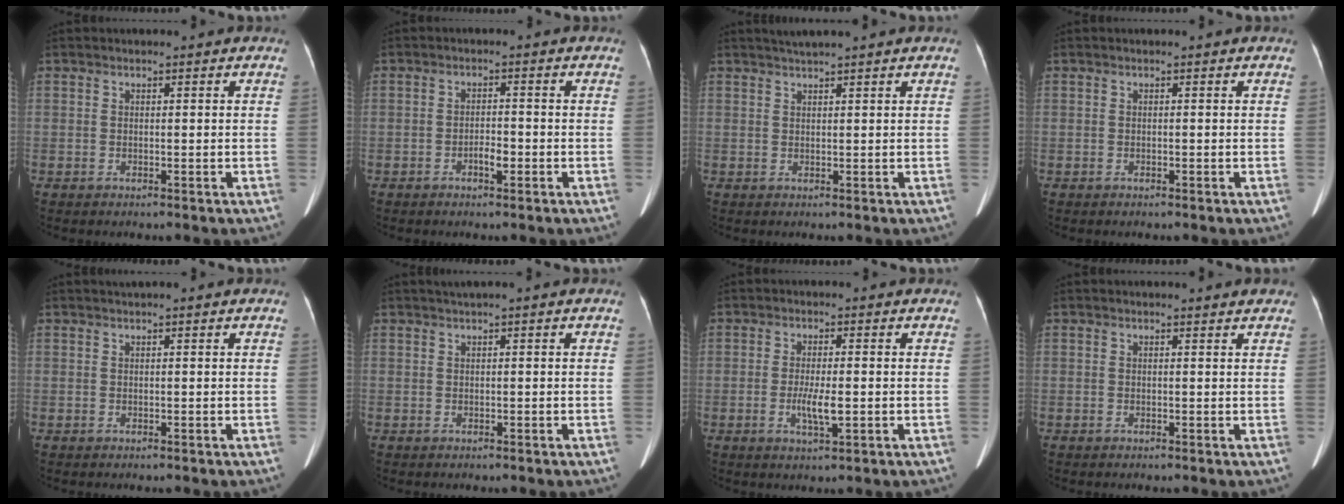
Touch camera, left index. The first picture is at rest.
{"total": 2.1, "force": [-1.1, 0.7, 1.7], "torque": [-0.027, 0.003, -0.017]}
{"total": 2.8, "force": [2.5, -0.5, 1.3], "torque": [-0.016, 0.019, 0.045]}
{"total": 0.0}
{"total": 1.7, "force": [1.4, 0.0, 1.0], "torque": [-0.011, 0.024, 0.022]}
{"total": 1.2, "force": [0.8, -0.1, 0.9], "torque": [-0.018, 0.013, 0.017]}
{"total": 3.8, "force": [-0.7, 0.7, 3.7], "torque": [-0.075, -0.005, -0.010]}
{"total": 2.6, "force": [2.5, 0.4, 0.7], "torque": [-0.012, 0.003, 0.018]}